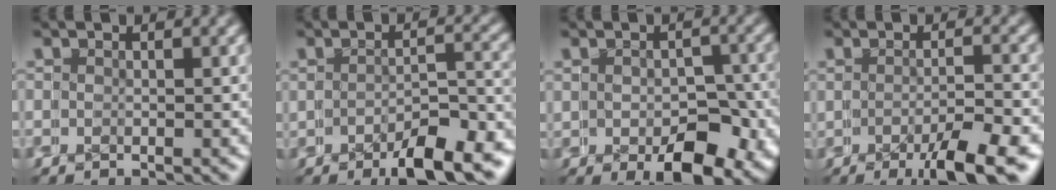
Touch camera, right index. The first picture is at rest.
{"total": 4.5, "force": [-4.1, 0.1, 1.8], "torque": [0.009, 0.013, -0.066]}
{"total": 4.9, "force": [-2.9, 2.0, 3.3], "torque": [-0.030, -0.014, -0.036]}
{"total": 5.0, "force": [-4.0, 0.5, 3.0], "torque": [-0.012, 0.007, -0.062]}